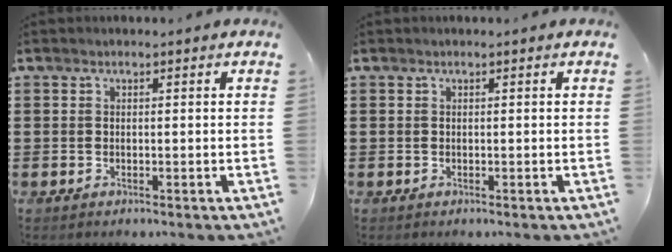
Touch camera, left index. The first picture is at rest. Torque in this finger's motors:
{"motor_torque": [0.00, 0.00, 0.00, 0.00]}